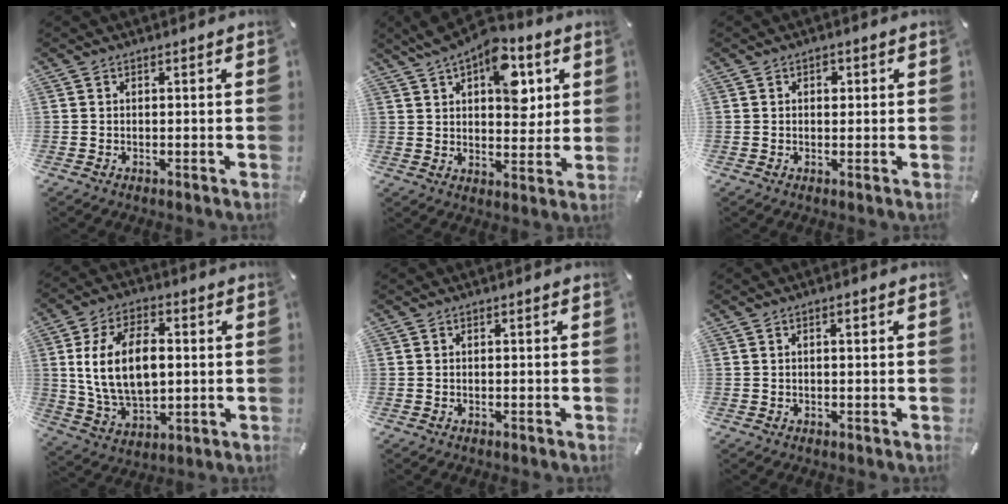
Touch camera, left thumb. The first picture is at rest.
{"total": 14.5, "force": [6.7, 7.9, 10.2], "torque": [-0.132, -0.028, 0.113]}
{"total": 1.7, "force": [0.4, 1.3, 1.0], "torque": [-0.006, 0.001, 0.001]}
{"total": 15.4, "force": [1.7, 9.7, 11.8], "torque": [-0.249, 0.004, 0.027]}
{"total": 0.0}
{"total": 1.2, "force": [0.3, 0.5, 1.1], "torque": [-0.023, 0.004, 0.004]}